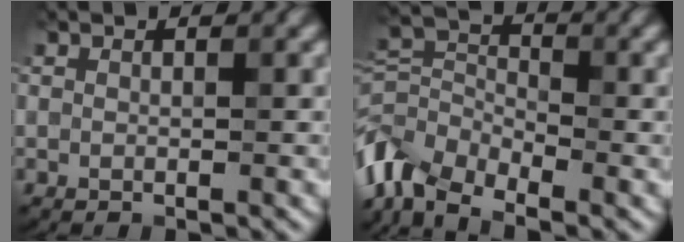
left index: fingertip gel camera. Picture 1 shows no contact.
{"total": 6.5, "force": [-4.5, 3.4, 3.3], "torque": [-0.069, 0.002, -0.105]}